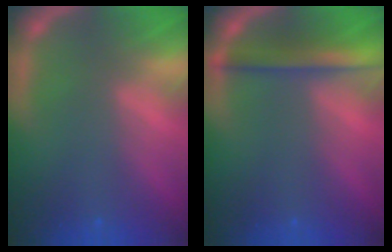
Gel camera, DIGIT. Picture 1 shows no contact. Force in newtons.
{"total": 3.5}